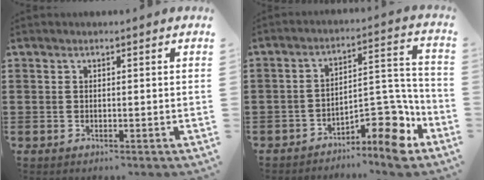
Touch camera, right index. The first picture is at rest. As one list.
[{"total": 10.8, "force": [-7.6, 3.6, 6.8], "torque": [-0.076, 0.025, -0.137]}]